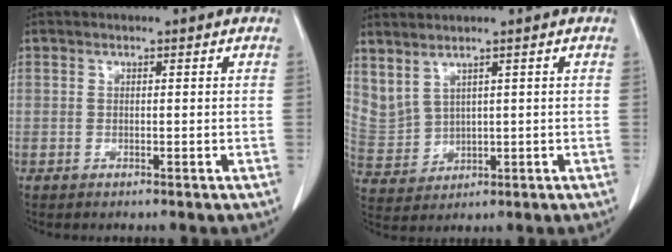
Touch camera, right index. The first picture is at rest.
{"total": 6.8, "force": [4.6, 3.7, 3.5], "torque": [-0.089, 0.003, 0.120]}